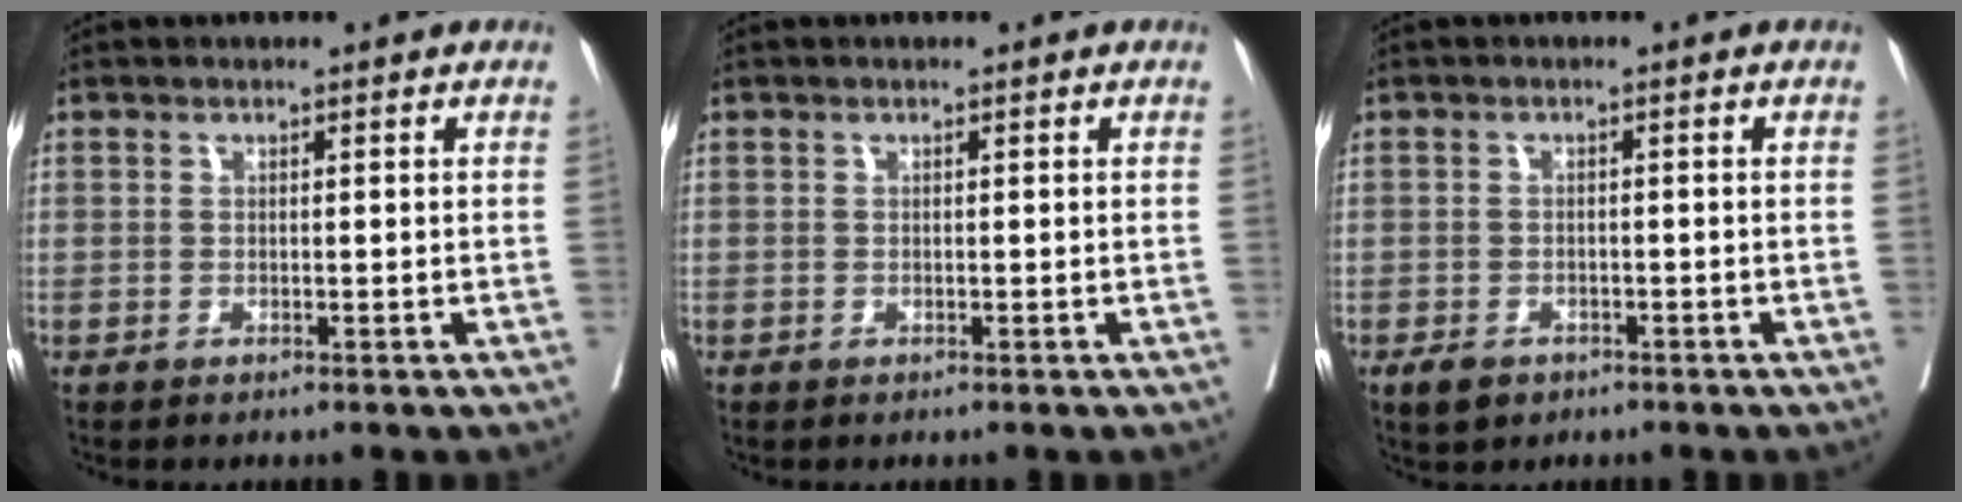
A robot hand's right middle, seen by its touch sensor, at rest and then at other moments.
{"total": 0.0}
{"total": 2.9, "force": [-2.0, 1.8, 1.2], "torque": [-0.026, -0.002, -0.025]}